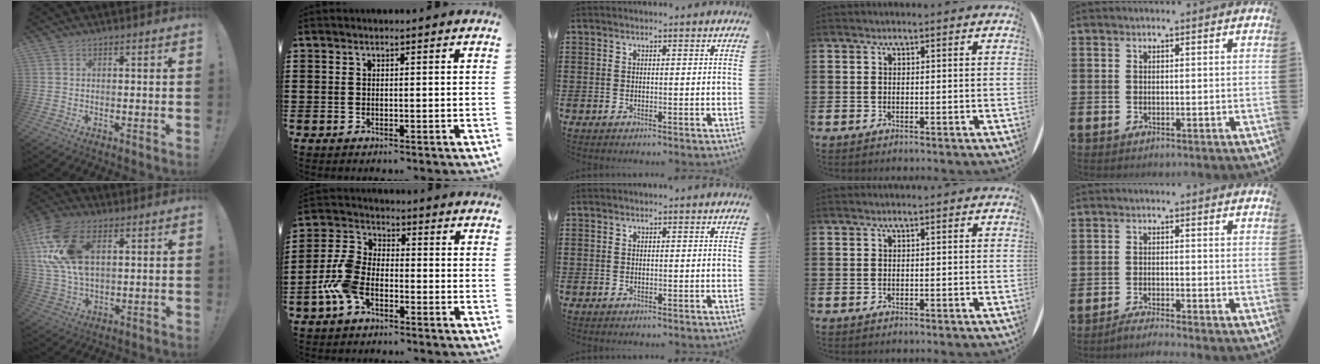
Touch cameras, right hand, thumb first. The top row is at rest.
{"thumb": {"total": 17.9, "force": [6.0, 11.0, 12.8], "torque": [-0.271, -0.010, 0.110]}, "index": {"total": 7.2, "force": [-3.2, 4.0, 5.1], "torque": [-0.137, 0.003, -0.069]}, "little": {"total": 1.8, "force": [-1.7, -0.2, 0.6], "torque": [-0.008, 0.002, -0.032]}}